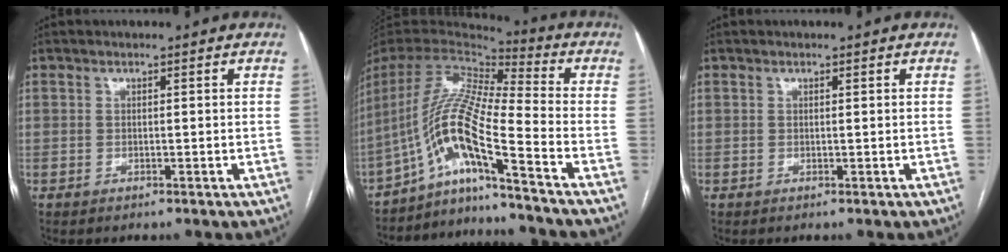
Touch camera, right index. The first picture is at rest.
{"total": 14.1, "force": [-9.1, -1.0, 10.7], "torque": [-0.218, 0.014, -0.170]}
{"total": 0.0}